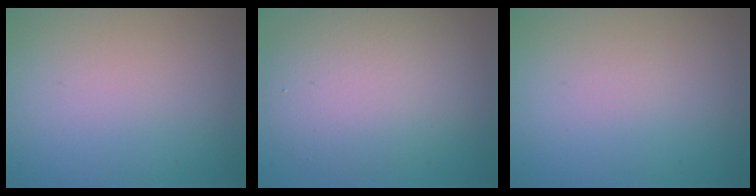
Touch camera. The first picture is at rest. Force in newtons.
{"total": 6.1, "press": 6.1, "slide": 0.1}
{"total": 0.0}